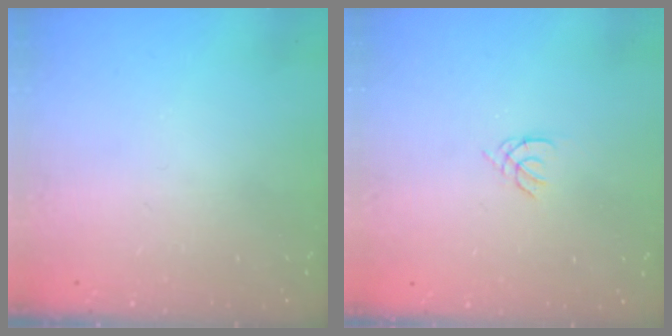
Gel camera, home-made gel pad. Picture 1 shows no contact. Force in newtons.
{"total": 1.2, "press": 1.2, "slide": 0.3}